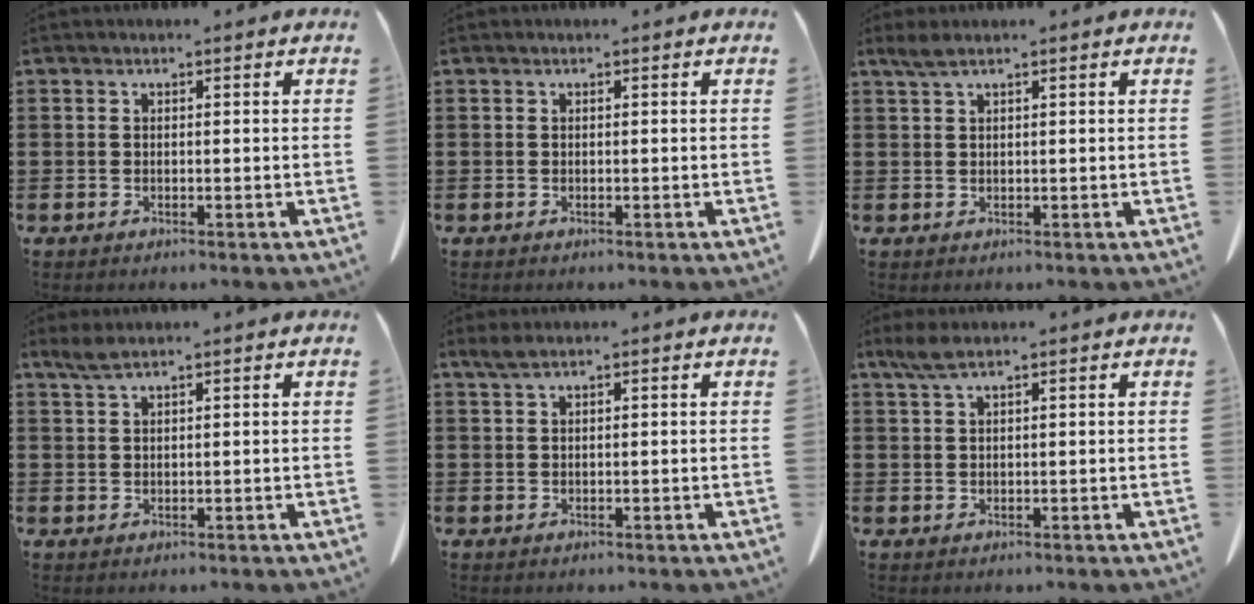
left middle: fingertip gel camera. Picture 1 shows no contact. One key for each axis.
{"total": 0.0}
{"total": 1.7, "fx": 1.1, "fy": 0.1, "fz": 1.3, "tx": -0.027, "ty": -0.002, "tz": 0.021}
{"total": 2.1, "fx": 1.5, "fy": 0.1, "fz": 1.4, "tx": -0.031, "ty": -0.001, "tz": 0.029}
{"total": 1.5, "fx": 0.9, "fy": 0.1, "fz": 1.1, "tx": -0.025, "ty": -0.001, "tz": 0.018}
{"total": 2.8, "fx": 1.8, "fy": 0.5, "fz": 2.2, "tx": -0.047, "ty": 0.000, "tz": 0.034}